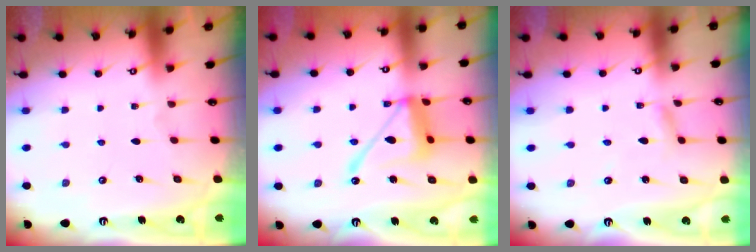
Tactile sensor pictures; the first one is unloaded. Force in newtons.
{"total": 14.2, "press": 14.1, "slide": 1.3}
{"total": 1.9, "press": 1.9, "slide": 0.2}